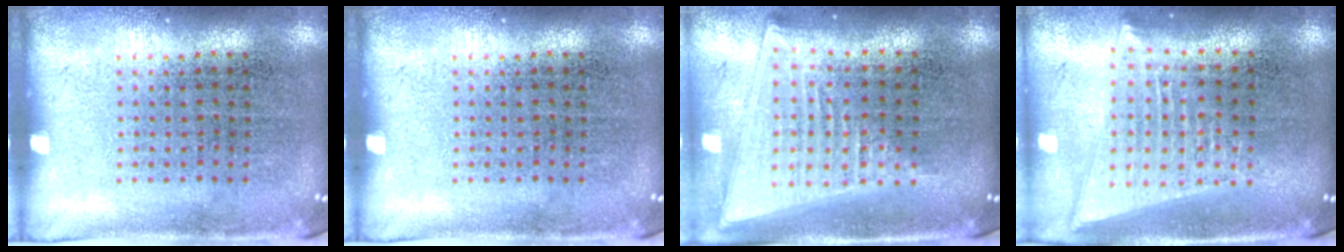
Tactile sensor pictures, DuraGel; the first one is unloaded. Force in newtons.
{"total": 0.0}
{"total": 2.0, "press": 1.7, "slide": 1.2}
{"total": 2.0, "press": 1.7, "slide": 1.0}